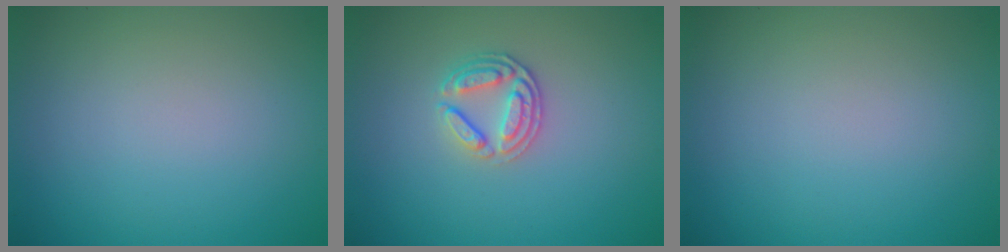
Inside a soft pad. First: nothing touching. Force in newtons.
{"total": 2.6, "press": 2.5, "slide": 0.8}
{"total": 0.0}